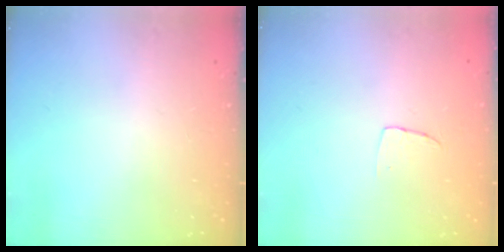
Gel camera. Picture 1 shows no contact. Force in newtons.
{"total": 2.9, "press": 2.9, "slide": 0.1}